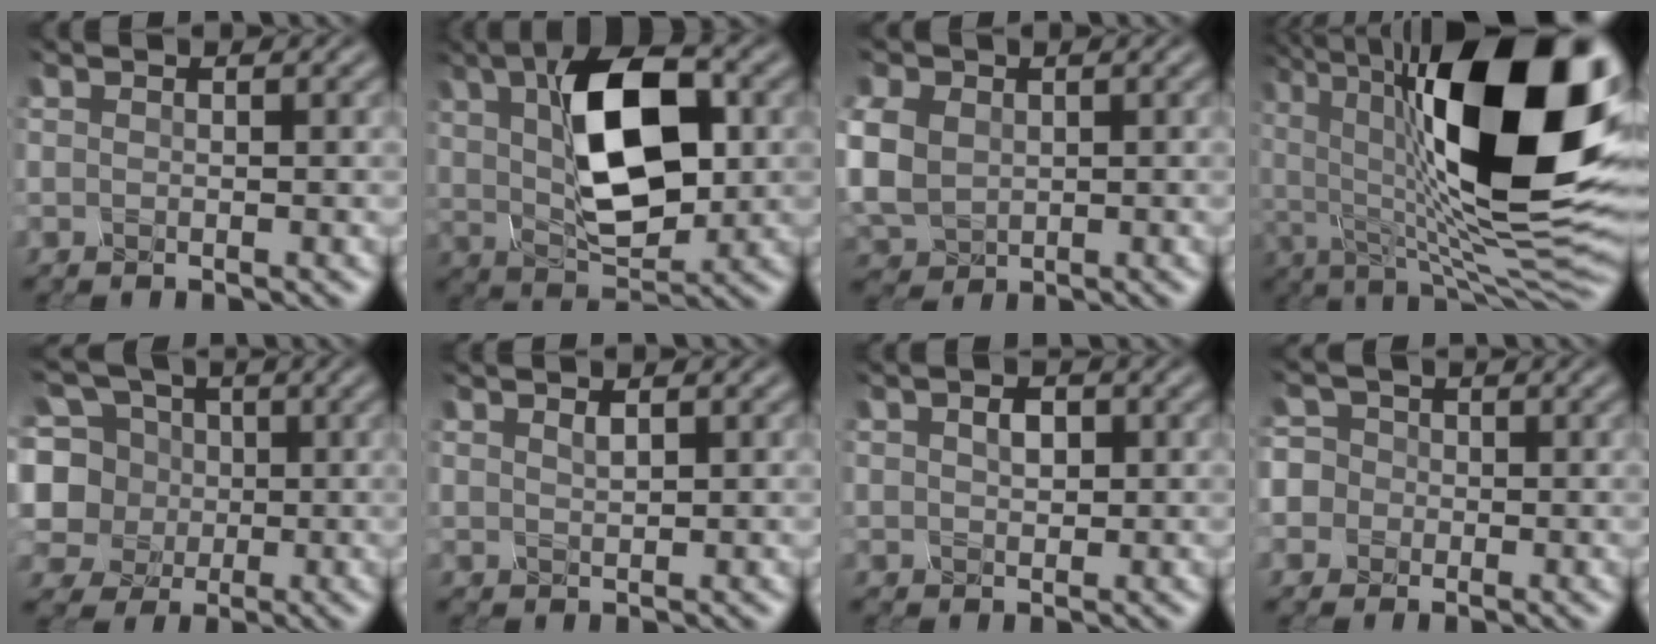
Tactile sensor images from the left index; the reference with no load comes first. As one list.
[{"total": 10.5, "force": [1.4, 5.1, 9.0], "torque": [-0.150, 0.007, 0.015]}, {"total": 5.6, "force": [0.4, 4.4, 3.5], "torque": [-0.102, 0.002, 0.007]}, {"total": 18.7, "force": [4.0, 8.2, 16.3], "torque": [-0.246, 0.007, 0.062]}, {"total": 11.4, "force": [0.6, 10.3, 4.6], "torque": [-0.142, 0.039, -0.015]}, {"total": 0.8, "force": [0.3, 0.2, 0.7], "torque": [-0.011, -0.001, 0.006]}, {"total": 2.0, "force": [0.1, 1.4, 1.4], "torque": [-0.027, 0.002, -0.001]}, {"total": 6.0, "force": [1.2, 5.5, 2.1], "torque": [-0.040, 0.034, -0.014]}]